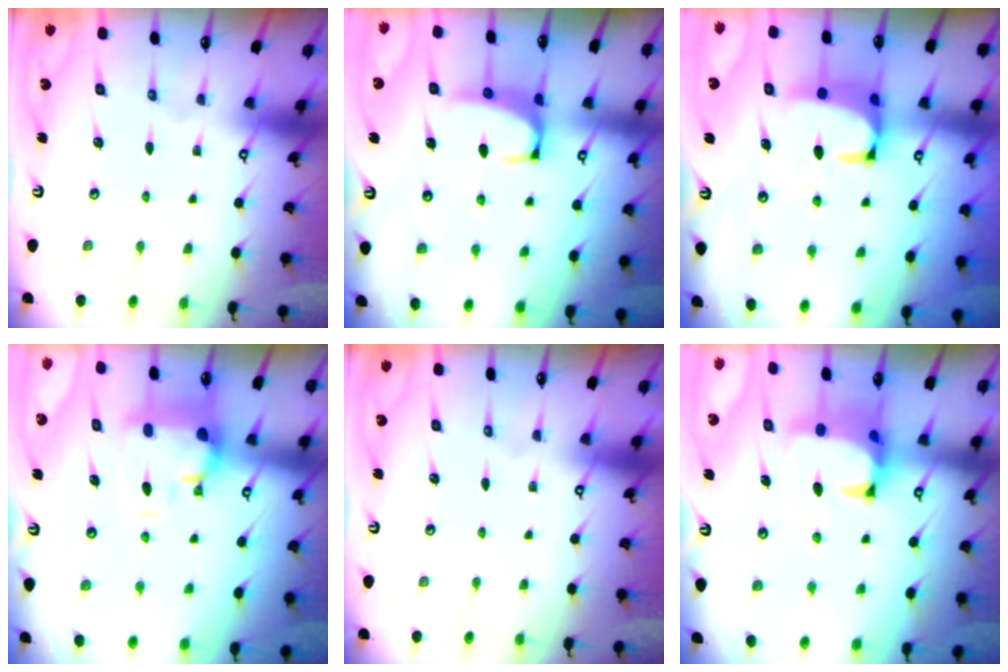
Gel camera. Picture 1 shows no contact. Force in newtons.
{"total": 2.4, "press": 2.3, "slide": 0.8}
{"total": 4.0, "press": 3.8, "slide": 1.3}
{"total": 2.7, "press": 1.9, "slide": 1.9}
{"total": 0.0}
{"total": 2.6, "press": 2.4, "slide": 1.1}